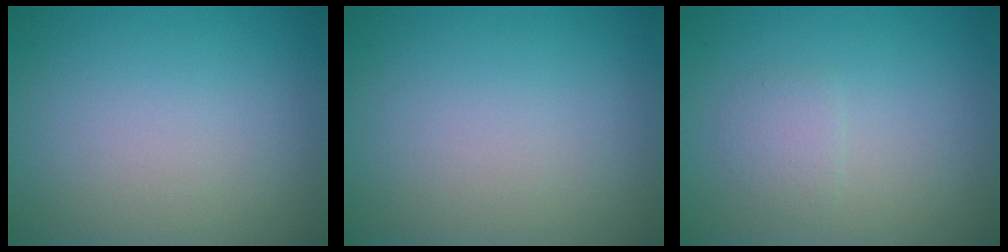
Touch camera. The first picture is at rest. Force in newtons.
{"total": 0.0}
{"total": 1.3, "press": 1.3, "slide": 0.1}